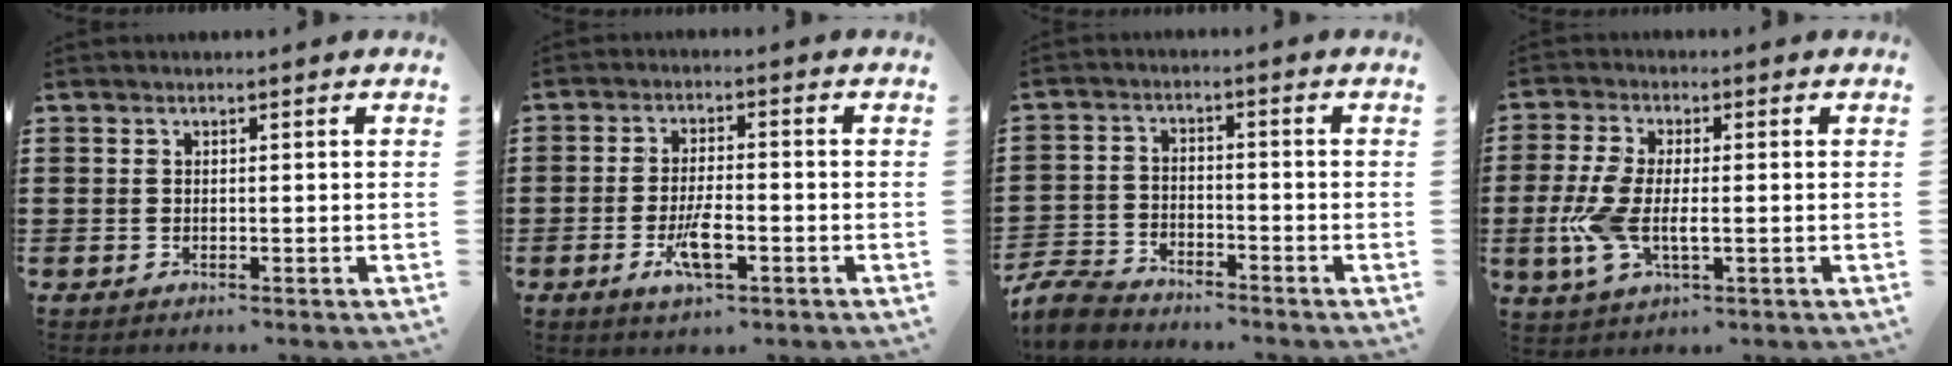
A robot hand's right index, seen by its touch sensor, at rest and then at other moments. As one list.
[{"total": 5.5, "force": [-2.2, 1.7, 4.7], "torque": [-0.096, -0.003, -0.042]}, {"total": 5.2, "force": [-4.9, 1.1, 1.1], "torque": [-0.046, -0.002, -0.103]}, {"total": 7.2, "force": [-1.2, 3.2, 6.4], "torque": [-0.159, -0.011, -0.029]}]